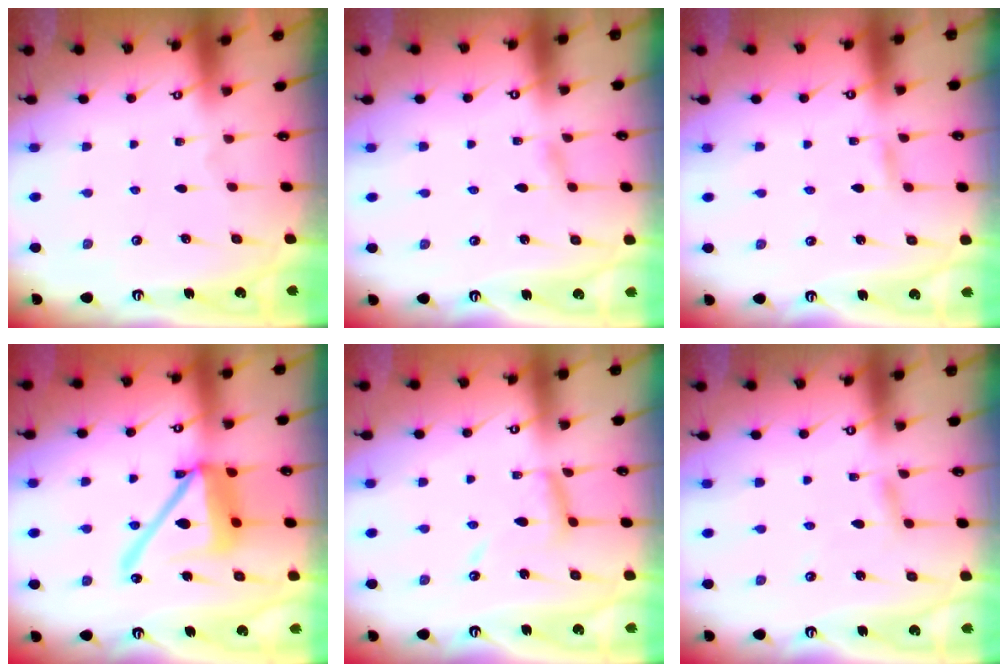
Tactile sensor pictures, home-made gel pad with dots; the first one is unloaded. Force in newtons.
{"total": 2.2, "press": 2.2, "slide": 0.2}
{"total": 1.9, "press": 1.9, "slide": 0.1}
{"total": 17.4, "press": 17.3, "slide": 1.8}
{"total": 10.2, "press": 10.2, "slide": 0.8}
{"total": 4.7, "press": 4.7, "slide": 0.3}